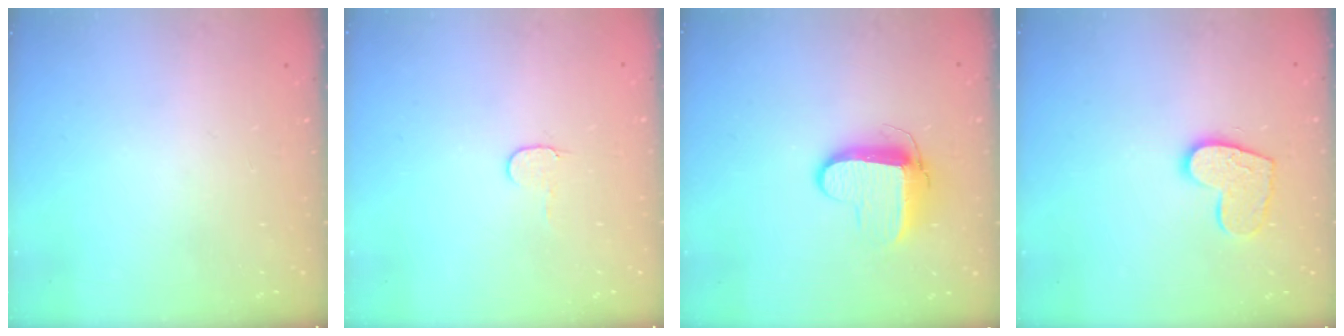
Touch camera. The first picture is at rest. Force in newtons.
{"total": 3.6, "press": 3.6, "slide": 0.4}
{"total": 8.9, "press": 8.9, "slide": 0.9}
{"total": 11.7, "press": 11.7, "slide": 0.8}